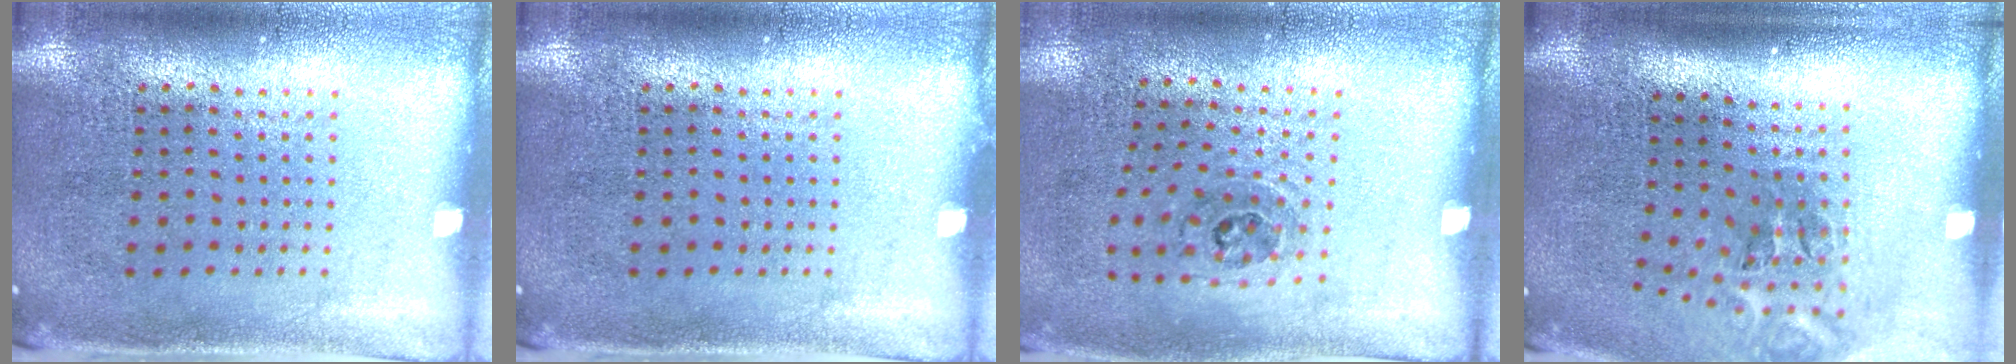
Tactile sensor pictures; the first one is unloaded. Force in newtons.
{"total": 0.0}
{"total": 1.1, "press": 0.7, "slide": 0.9}
{"total": 2.4, "press": 1.6, "slide": 1.8}